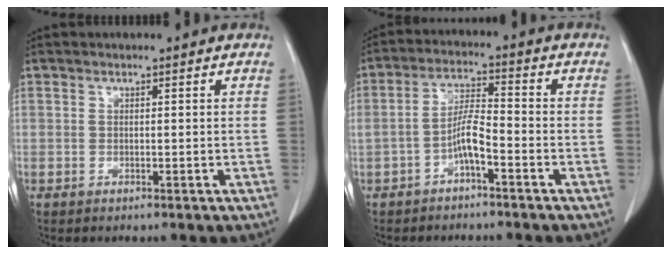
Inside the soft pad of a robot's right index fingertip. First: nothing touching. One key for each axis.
{"total": 4.9, "fx": -2.3, "fy": 0.7, "fz": 4.3, "tx": -0.088, "ty": 0.010, "tz": -0.043}